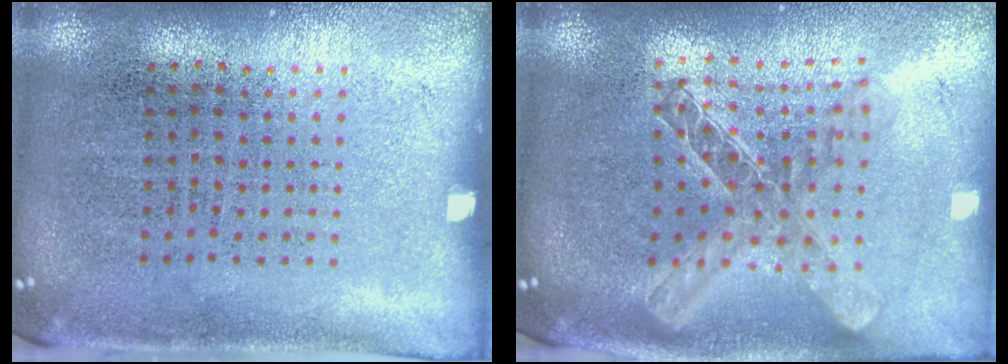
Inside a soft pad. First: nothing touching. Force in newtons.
{"total": 2.0, "press": 1.7, "slide": 1.1}